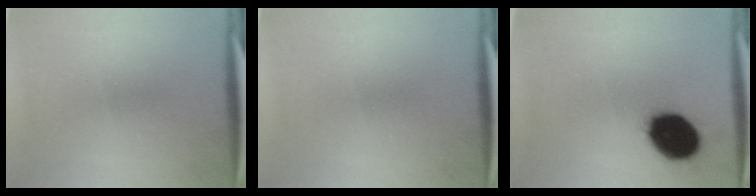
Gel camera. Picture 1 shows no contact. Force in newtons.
{"total": 0.0}
{"total": 12.9}